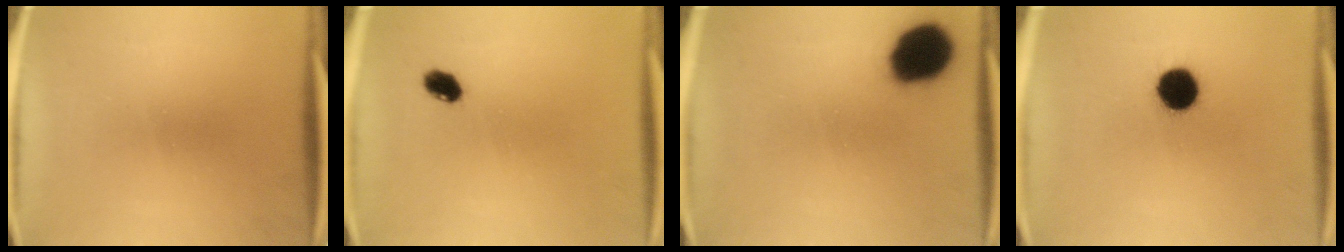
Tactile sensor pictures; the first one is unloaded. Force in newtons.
{"total": 3.1}
{"total": 14.2}
{"total": 9.9}